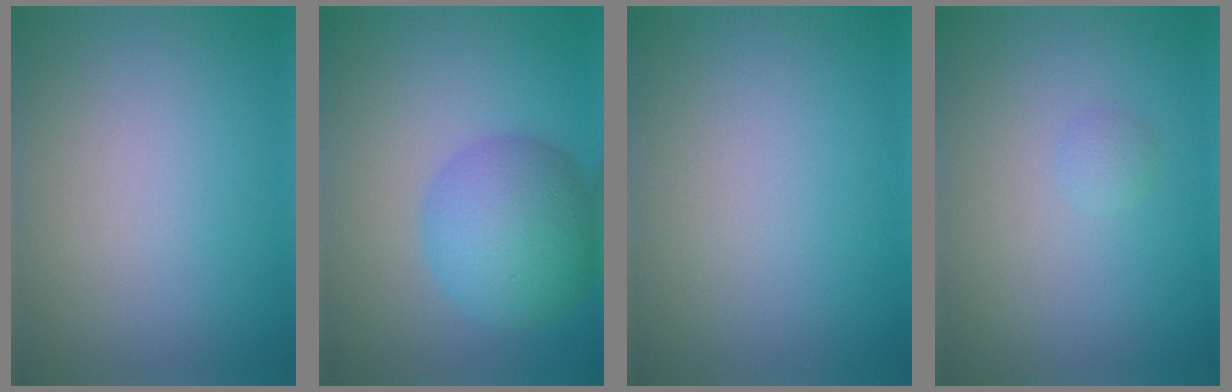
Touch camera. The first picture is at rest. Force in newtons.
{"total": 6.8, "press": 6.8, "slide": 0.2}
{"total": 0.0}
{"total": 0.8, "press": 0.8, "slide": 0.0}